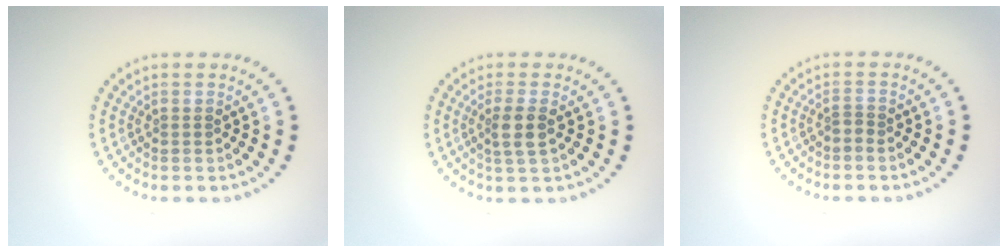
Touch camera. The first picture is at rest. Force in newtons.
{"total": 2.2, "press": 1.9, "slide": 1.1}
{"total": 0.6, "press": 0.4, "slide": 0.5}